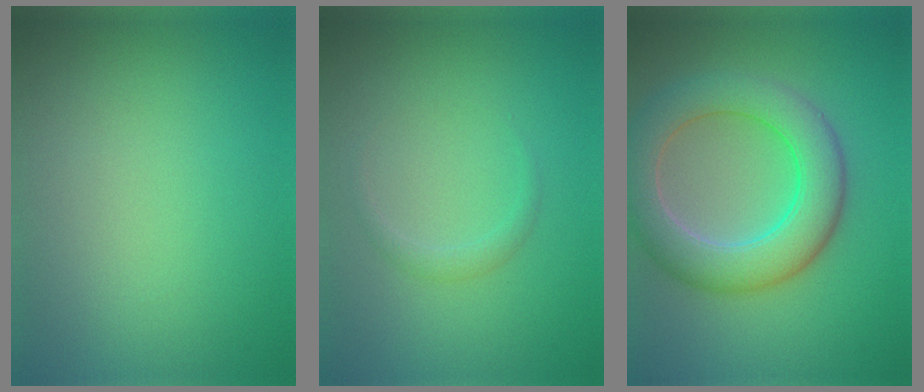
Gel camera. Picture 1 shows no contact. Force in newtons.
{"total": 1.0, "press": 1.0, "slide": 0.1}
{"total": 7.4, "press": 7.3, "slide": 0.3}